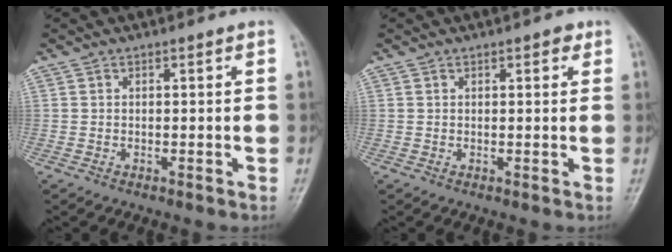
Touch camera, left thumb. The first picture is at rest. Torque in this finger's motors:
{"motor_torque": [-0.10, -0.01, -0.07, 0.23, 0.02]}